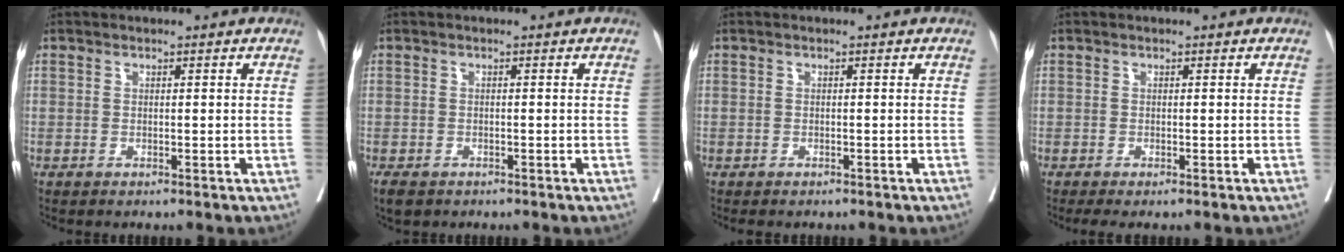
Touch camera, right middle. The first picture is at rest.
{"total": 3.6, "force": [-2.6, 1.9, 1.5], "torque": [-0.026, -0.007, -0.038]}
{"total": 2.1, "force": [-1.8, 0.9, 0.6], "torque": [-0.012, -0.004, -0.022]}
{"total": 2.0, "force": [-1.6, 0.4, 1.1], "torque": [-0.014, -0.007, -0.024]}